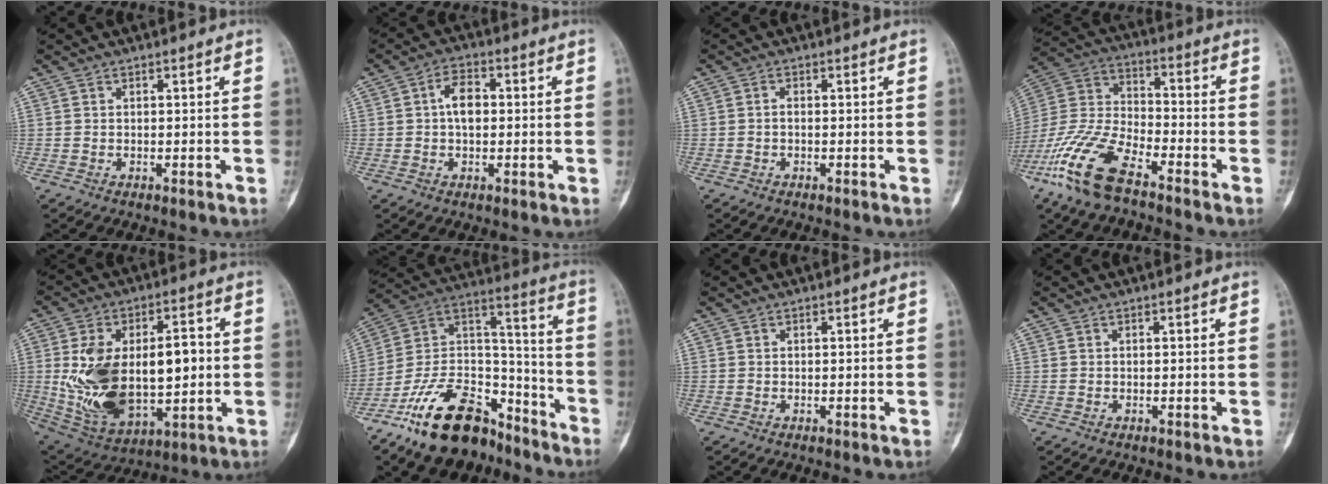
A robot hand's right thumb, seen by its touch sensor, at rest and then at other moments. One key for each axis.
{"total": 5.6, "fx": 0.3, "fy": 3.5, "fz": 4.4, "tx": -0.070, "ty": 0.012, "tz": -0.002}
{"total": 0.8, "fx": -0.3, "fy": 0.4, "fz": 0.7, "tx": -0.011, "ty": 0.002, "tz": -0.008}
{"total": 16.0, "fx": -10.0, "fy": 6.2, "fz": 10.9, "tx": -0.238, "ty": 0.037, "tz": -0.203}
{"total": 23.7, "fx": 0.2, "fy": 13.3, "fz": 19.6, "tx": -0.331, "ty": 0.007, "tz": 0.030}
{"total": 24.3, "fx": -16.7, "fy": 12.4, "fz": 12.7, "tx": -0.227, "ty": 0.100, "tz": -0.294}
{"total": 0.0}
{"total": 0.0}